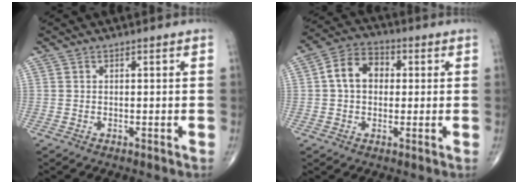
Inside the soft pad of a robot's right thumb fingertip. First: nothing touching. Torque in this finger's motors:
{"motor_torque": [0.02, 0.23, 0.27, 0.14, 0.07]}